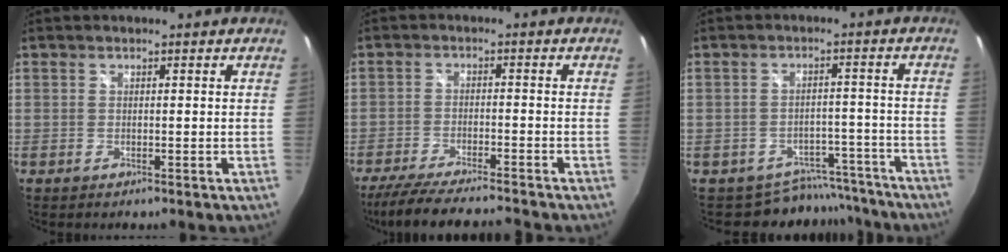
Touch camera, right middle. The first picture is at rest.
{"total": 12.6, "force": [-11.2, 0.6, 5.7], "torque": [-0.128, -0.022, -0.186]}
{"total": 9.2, "force": [-8.2, 4.2, 0.2], "torque": [0.000, 0.028, -0.097]}